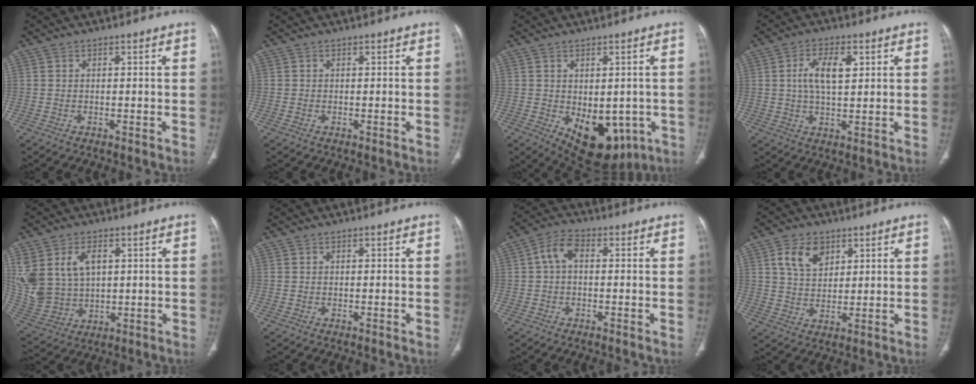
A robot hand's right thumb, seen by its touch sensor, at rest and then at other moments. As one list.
[{"total": 0.0}, {"total": 13.3, "force": [-4.0, 8.2, 9.7], "torque": [-0.104, -0.005, -0.032]}, {"total": 7.3, "force": [1.9, 3.5, 6.2], "torque": [-0.112, 0.000, 0.035]}, {"total": 16.2, "force": [4.5, 11.5, 10.5], "torque": [-0.241, -0.002, 0.112]}, {"total": 0.0}, {"total": 4.8, "force": [0.4, 2.9, 3.9], "torque": [-0.070, 0.016, -0.002]}, {"total": 7.5, "force": [3.5, 5.0, 4.3], "torque": [-0.059, -0.015, 0.067]}]